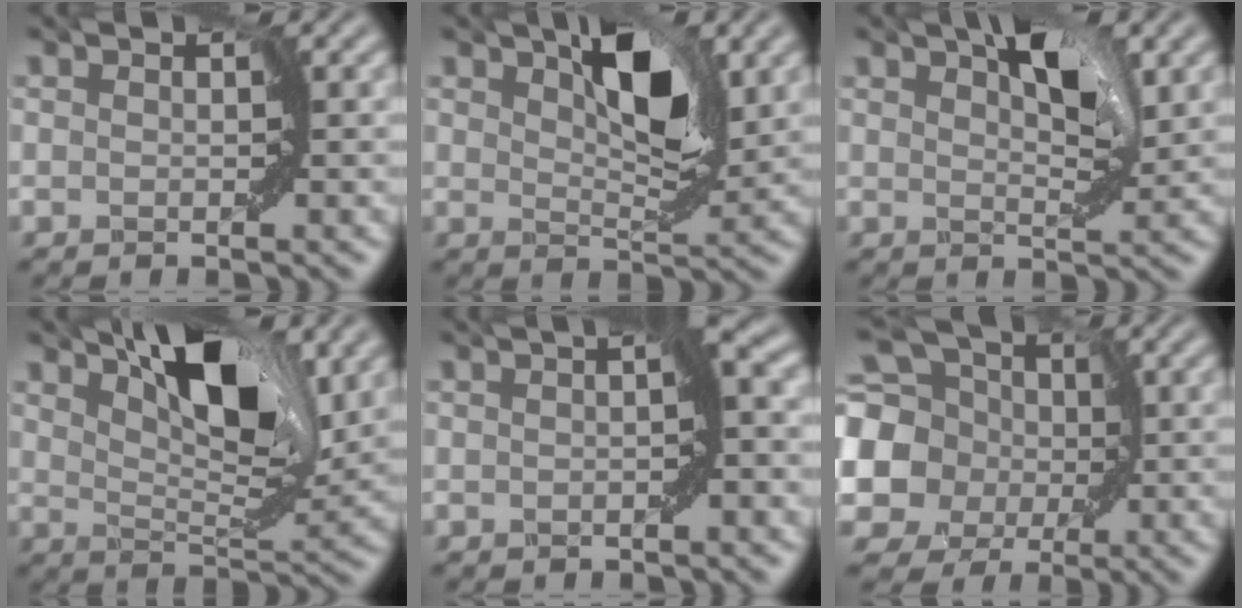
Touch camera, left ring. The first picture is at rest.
{"total": 5.9, "force": [2.5, 2.5, 4.8], "torque": [-0.077, 0.001, 0.040]}
{"total": 4.2, "force": [2.1, 1.4, 3.3], "torque": [-0.050, 0.004, 0.030]}
{"total": 7.4, "force": [4.2, 2.4, 5.7], "torque": [-0.086, -0.002, 0.068]}
{"total": 2.6, "force": [-0.3, 0.5, 2.6], "torque": [-0.042, 0.004, -0.012]}
{"total": 15.1, "force": [0.7, 13.6, 6.6], "torque": [-0.176, -0.003, -0.024]}